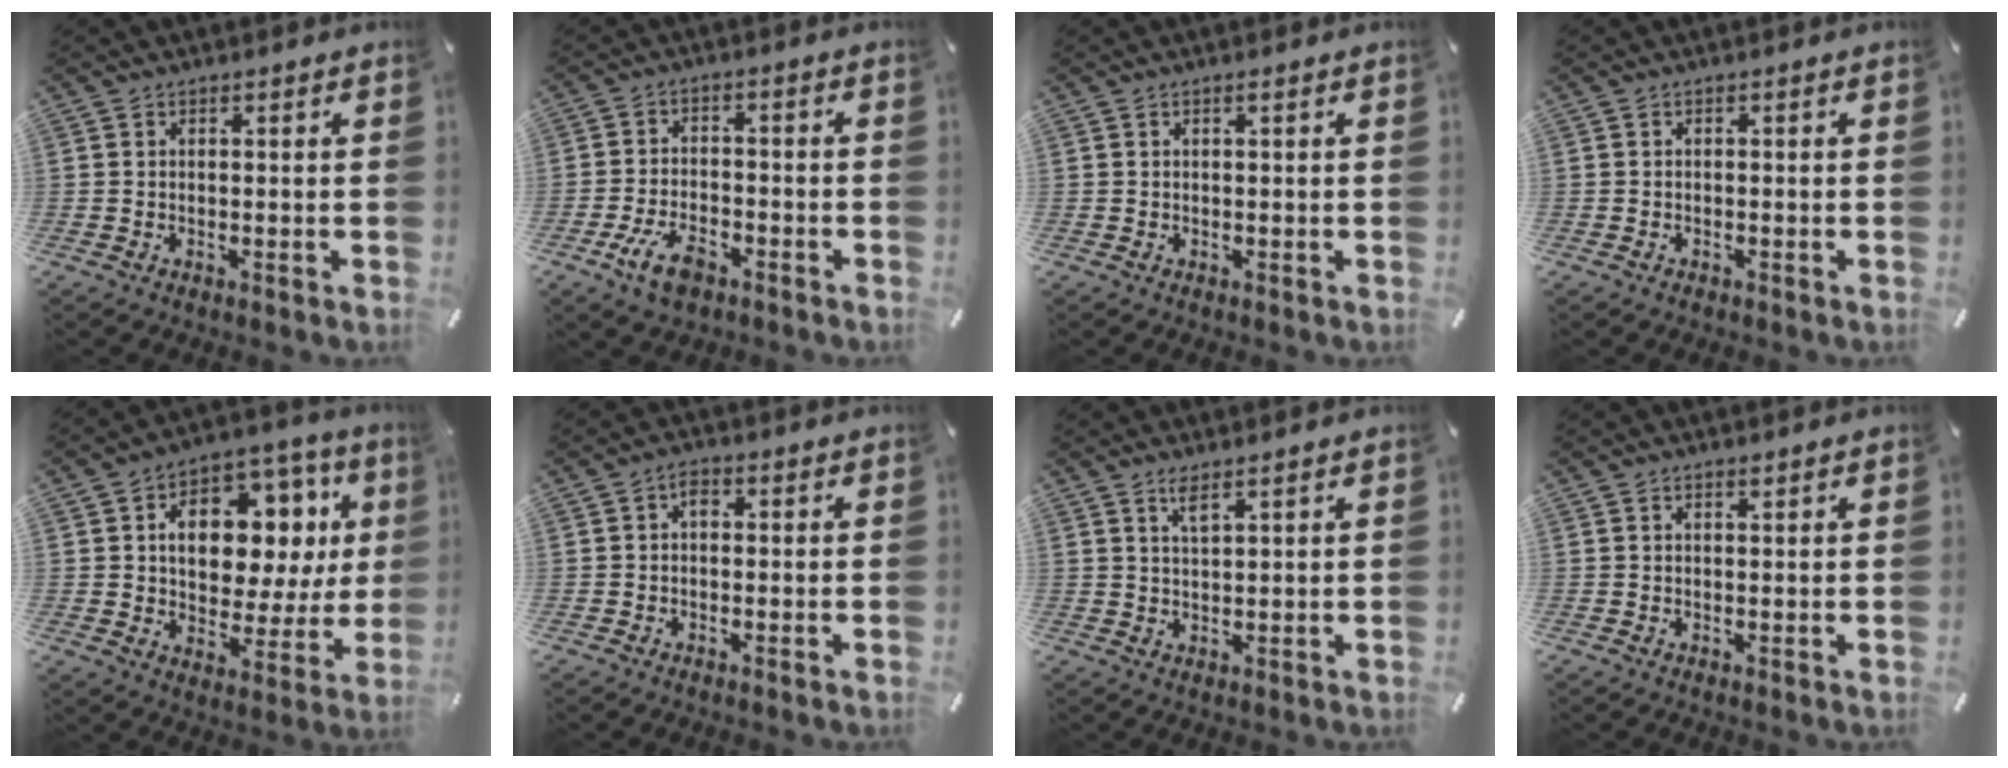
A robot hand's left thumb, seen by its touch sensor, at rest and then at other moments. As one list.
[{"total": 7.7, "force": [-4.0, 4.2, 5.1], "torque": [-0.107, 0.013, -0.073]}, {"total": 0.6, "force": [0.2, 0.0, 0.6], "torque": [-0.010, 0.001, 0.003]}, {"total": 0.5, "force": [-0.4, 0.3, 0.2], "torque": [-0.002, 0.002, -0.009]}, {"total": 14.9, "force": [3.8, 10.3, 10.1], "torque": [-0.150, -0.021, 0.070]}, {"total": 2.0, "force": [-0.1, 1.3, 1.5], "torque": [-0.030, 0.009, -0.004]}, {"total": 2.8, "force": [2.1, 0.4, 1.9], "torque": [-0.041, 0.001, 0.036]}, {"total": 0.7, "force": [0.5, 0.3, 0.4], "torque": [-0.008, 0.000, 0.009]}]